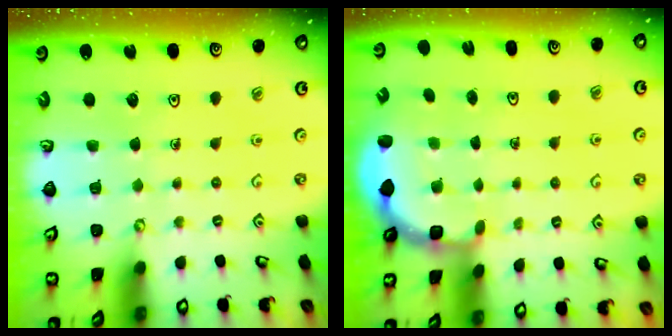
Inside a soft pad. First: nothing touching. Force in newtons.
{"total": 2.8, "press": 2.5, "slide": 1.4}